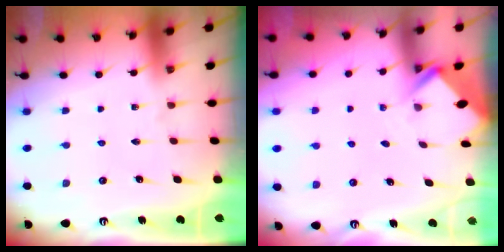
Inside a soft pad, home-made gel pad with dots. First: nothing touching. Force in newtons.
{"total": 2.8, "press": 2.8, "slide": 0.2}